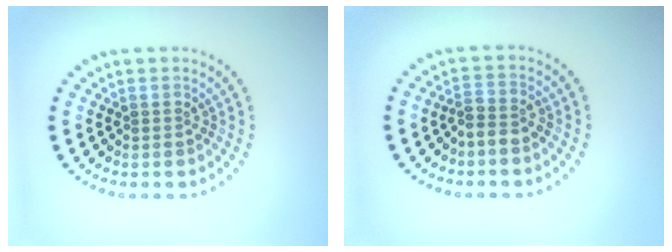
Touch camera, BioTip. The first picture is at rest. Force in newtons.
{"total": 1.9, "press": 1.4, "slide": 1.2}